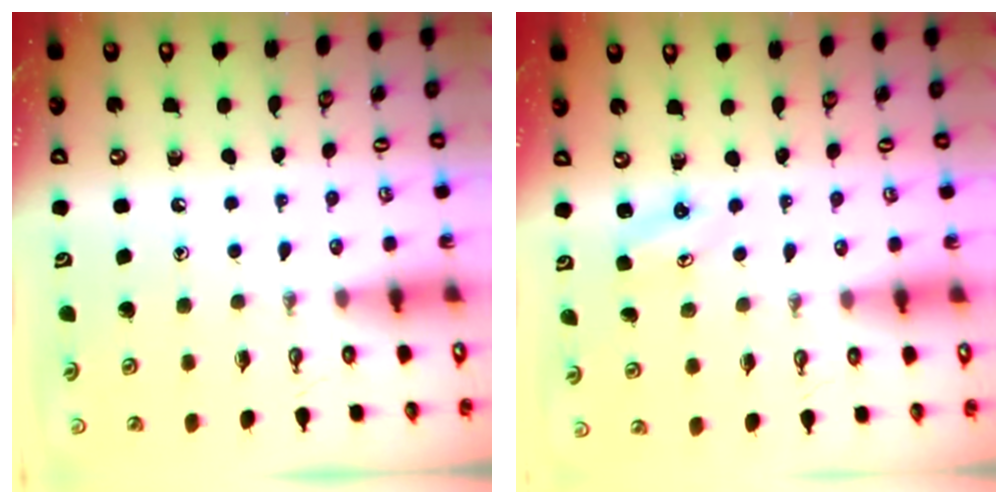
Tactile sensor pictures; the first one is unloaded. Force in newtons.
{"total": 2.9, "press": 2.9, "slide": 0.3}